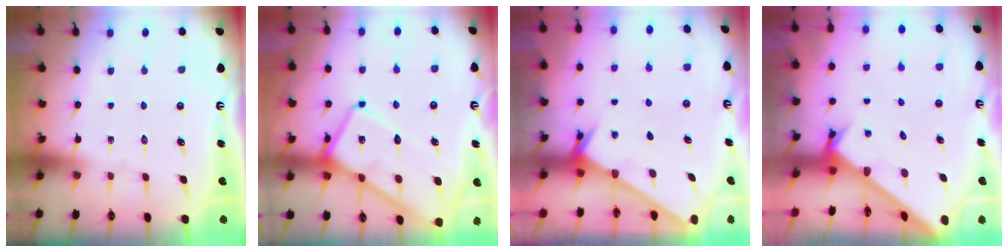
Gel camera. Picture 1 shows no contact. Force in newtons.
{"total": 14.4, "press": 14.3, "slide": 1.8}
{"total": 2.6, "press": 2.6, "slide": 0.2}
{"total": 2.6, "press": 2.6, "slide": 0.3}